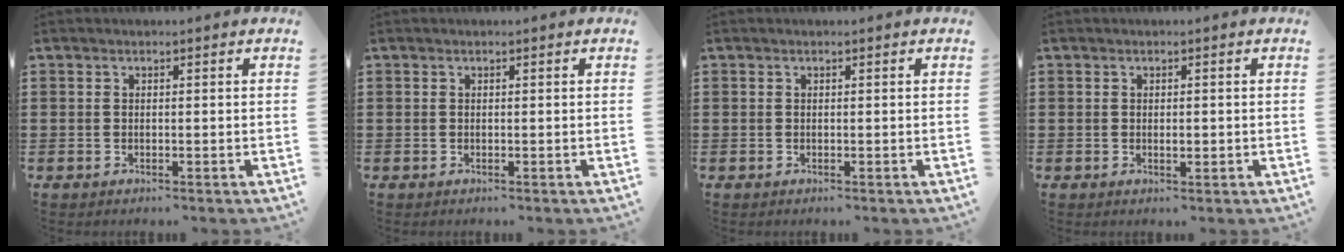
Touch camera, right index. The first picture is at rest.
{"total": 0.0}
{"total": 0.0}
{"total": 1.2, "force": [-0.1, 0.5, 1.1], "torque": [-0.020, 0.002, -0.002]}